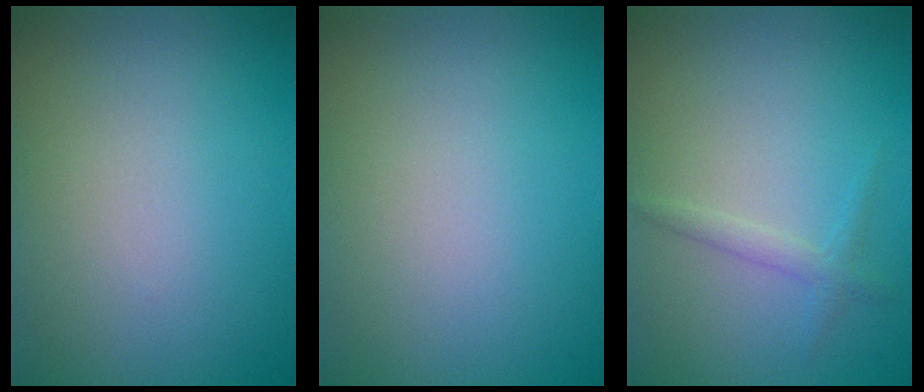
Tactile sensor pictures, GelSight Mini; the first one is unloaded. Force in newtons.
{"total": 0.0}
{"total": 1.3, "press": 1.3, "slide": 0.1}